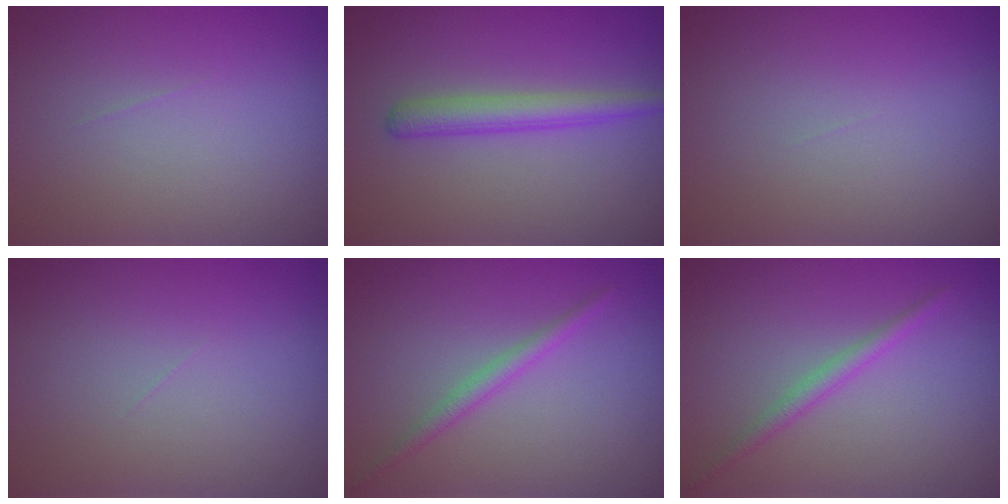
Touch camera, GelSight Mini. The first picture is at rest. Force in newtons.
{"total": 2.6, "press": 2.6, "slide": 0.1}
{"total": 0.0}
{"total": 0.0}
{"total": 1.6, "press": 1.6, "slide": 0.1}
{"total": 1.6, "press": 1.6, "slide": 0.1}